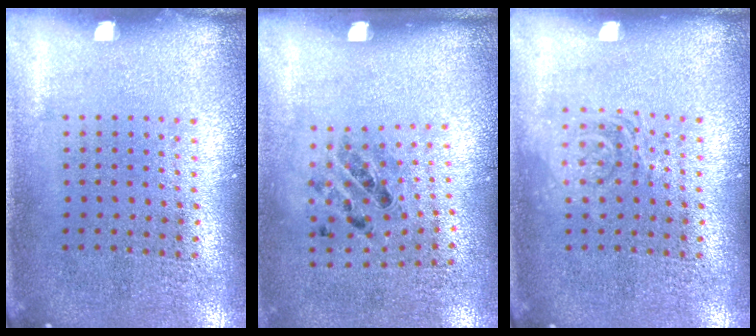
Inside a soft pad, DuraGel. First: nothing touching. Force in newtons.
{"total": 1.1, "press": 0.7, "slide": 0.8}
{"total": 1.9, "press": 1.9, "slide": 0.3}